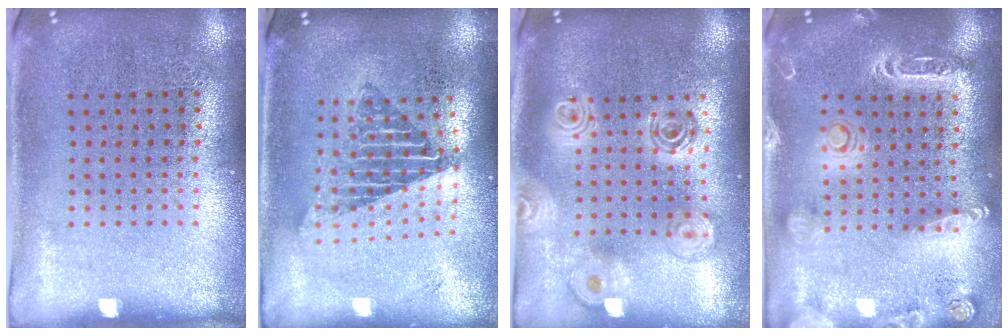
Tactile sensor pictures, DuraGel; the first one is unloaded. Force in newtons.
{"total": 1.7, "press": 1.3, "slide": 1.1}
{"total": 2.1, "press": 1.7, "slide": 1.2}
{"total": 2.0, "press": 1.9, "slide": 0.6}